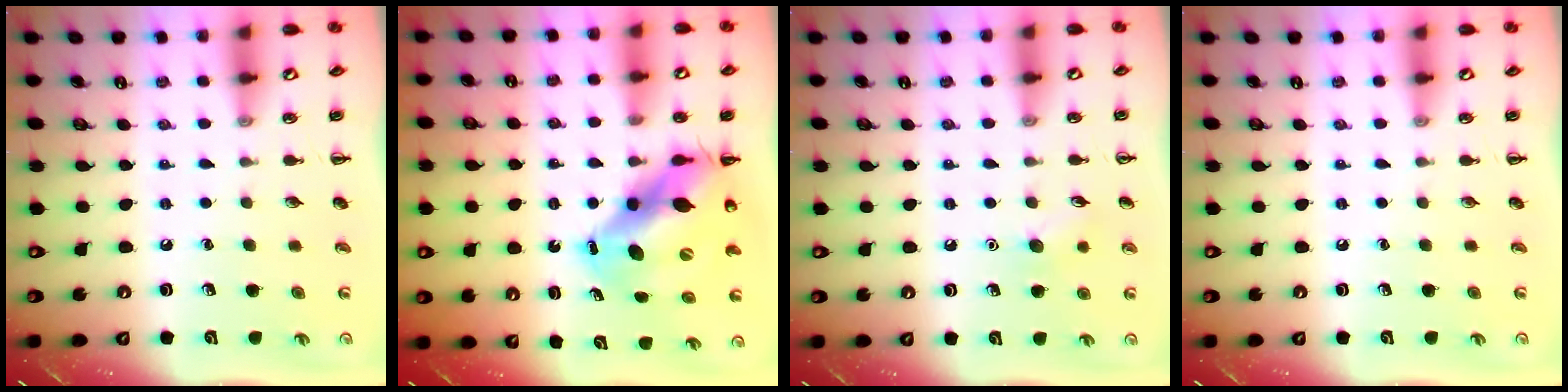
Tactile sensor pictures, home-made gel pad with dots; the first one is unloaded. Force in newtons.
{"total": 12.8, "press": 12.4, "slide": 3.4}
{"total": 6.5, "press": 6.3, "slide": 1.4}
{"total": 0.0}